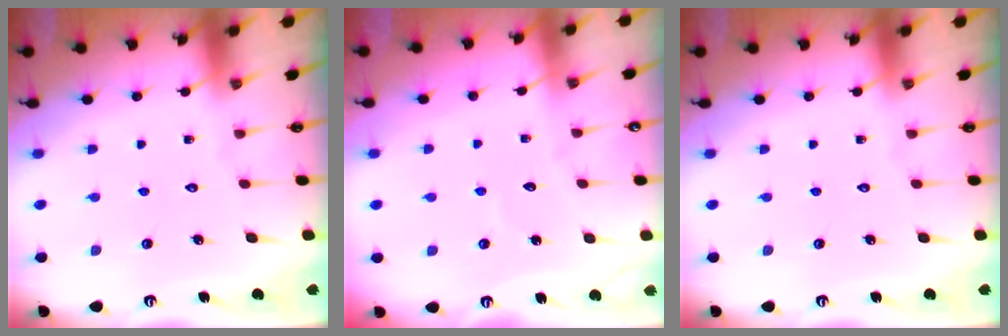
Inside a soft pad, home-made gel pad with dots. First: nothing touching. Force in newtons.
{"total": 2.9, "press": 2.9, "slide": 0.2}
{"total": 0.0}